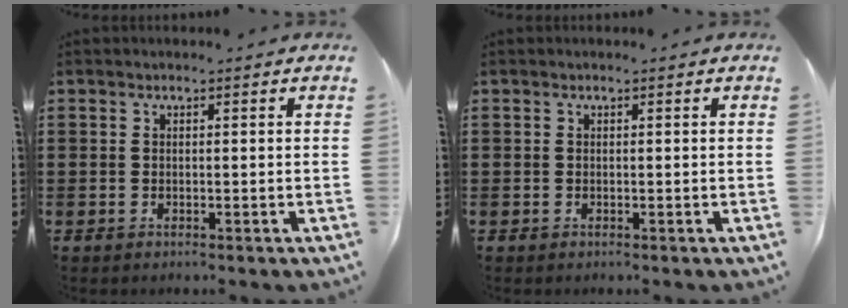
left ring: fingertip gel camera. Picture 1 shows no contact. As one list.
[{"total": 0.0}]